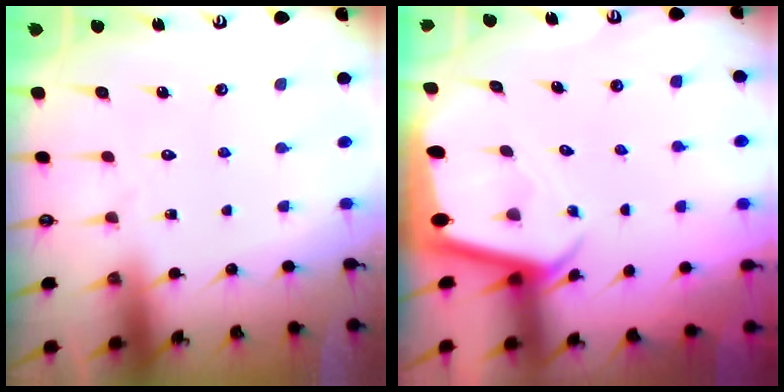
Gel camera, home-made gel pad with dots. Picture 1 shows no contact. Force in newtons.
{"total": 2.3, "press": 2.3, "slide": 0.2}